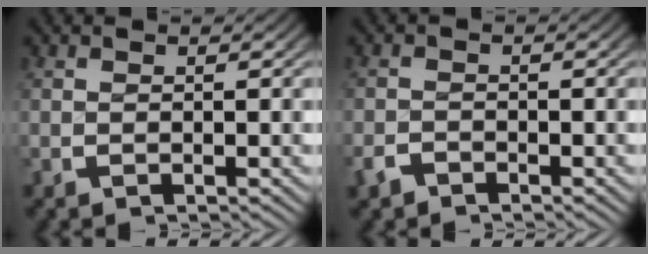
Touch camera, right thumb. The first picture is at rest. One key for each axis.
{"total": 1.7, "fx": -1.6, "fy": 0.4, "fz": -0.4, "tx": 0.007, "ty": -0.006, "tz": -0.030}